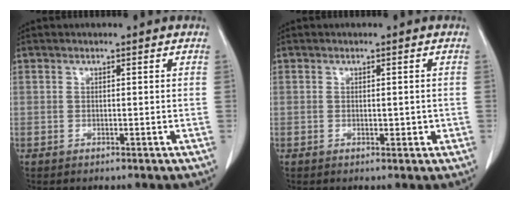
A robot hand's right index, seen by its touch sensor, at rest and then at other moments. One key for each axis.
{"total": 1.3, "fx": -0.1, "fy": 0.7, "fz": 1.1, "tx": -0.016, "ty": 0.000, "tz": 0.003}